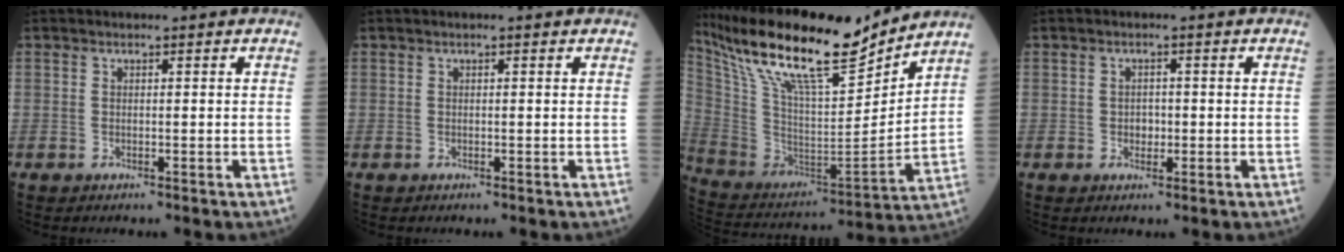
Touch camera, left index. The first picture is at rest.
{"total": 0.0}
{"total": 22.9, "force": [18.1, 3.7, 13.5], "torque": [-0.261, -0.003, 0.326]}
{"total": 1.7, "force": [-0.7, 1.3, 0.9], "torque": [-0.013, -0.002, -0.011]}